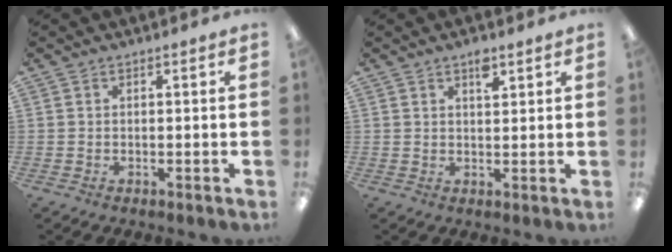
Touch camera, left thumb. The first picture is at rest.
{"total": 3.2, "force": [2.3, 1.1, 1.9], "torque": [-0.017, -0.011, 0.035]}